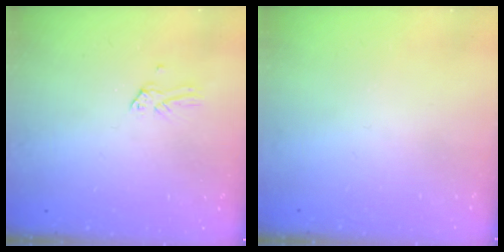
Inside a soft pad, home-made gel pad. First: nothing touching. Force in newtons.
{"total": 0.0}